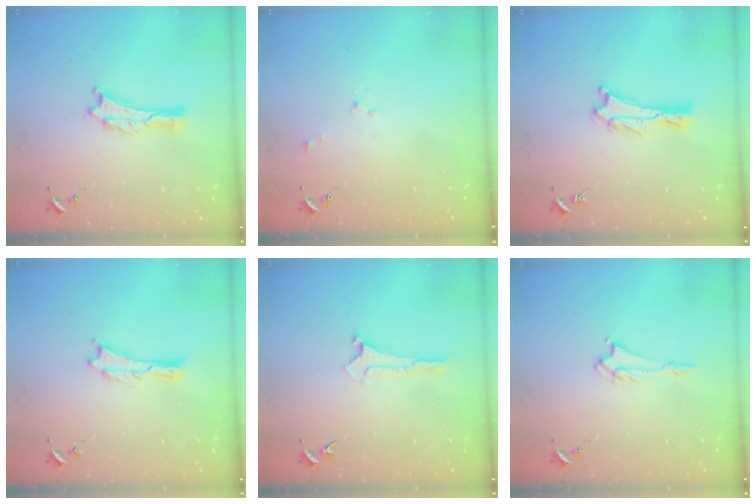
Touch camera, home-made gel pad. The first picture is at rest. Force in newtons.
{"total": 2.2, "press": 2.2, "slide": 0.2}
{"total": 0.9, "press": 0.9, "slide": 0.2}
{"total": 0.0}
{"total": 0.0}
{"total": 1.4, "press": 1.3, "slide": 0.2}